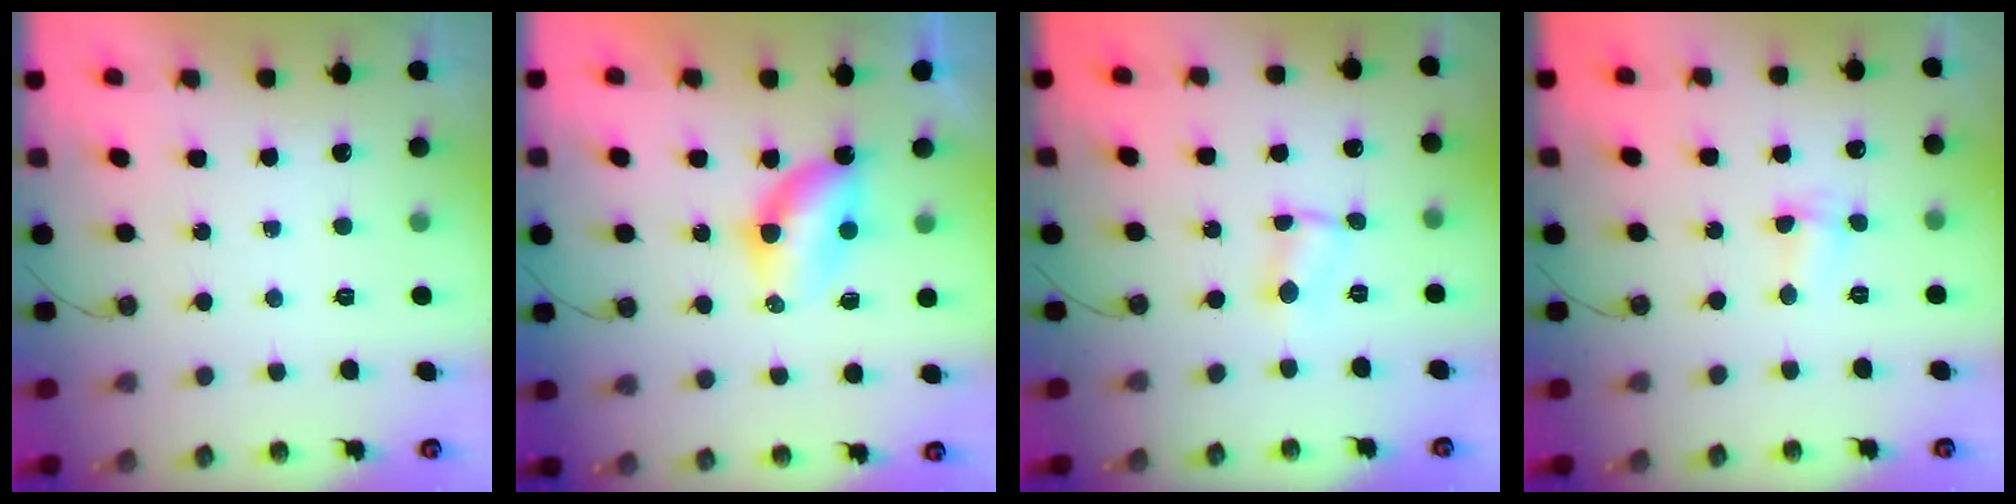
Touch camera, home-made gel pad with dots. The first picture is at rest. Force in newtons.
{"total": 8.8, "press": 7.7, "slide": 4.2}
{"total": 1.5, "press": 1.5, "slide": 0.2}
{"total": 1.7, "press": 1.5, "slide": 0.7}